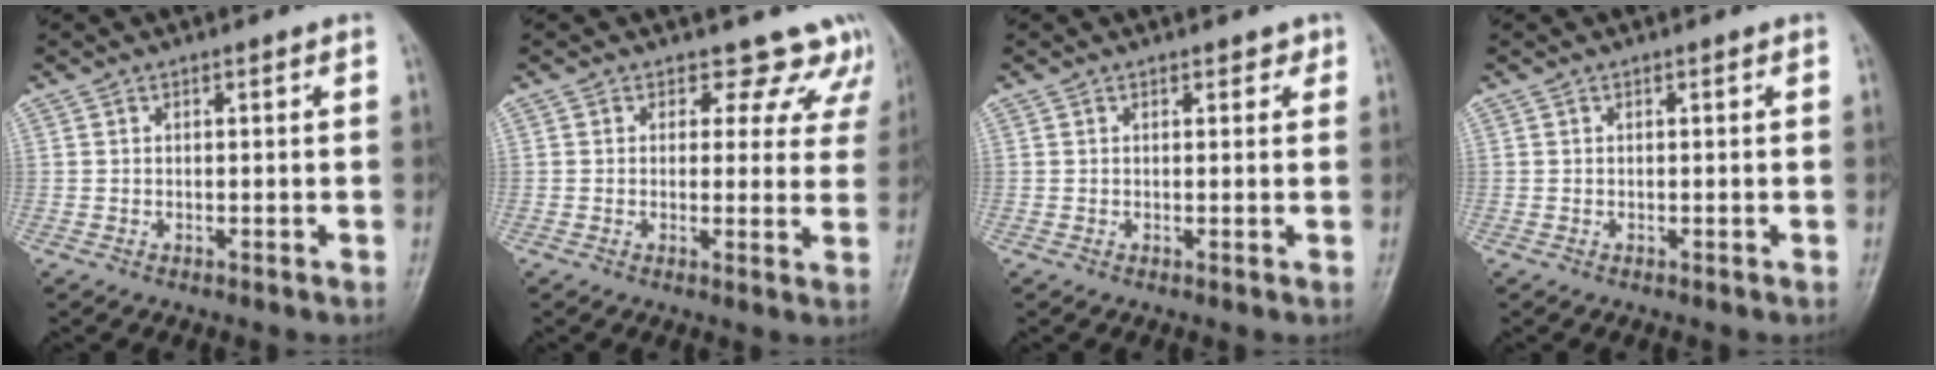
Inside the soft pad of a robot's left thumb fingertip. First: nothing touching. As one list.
[{"total": 8.3, "force": [6.9, 4.7, 0.4], "torque": [0.052, -0.029, 0.050]}, {"total": 1.4, "force": [1.0, 0.9, 0.5], "torque": [0.008, -0.004, 0.007]}, {"total": 0.0}]